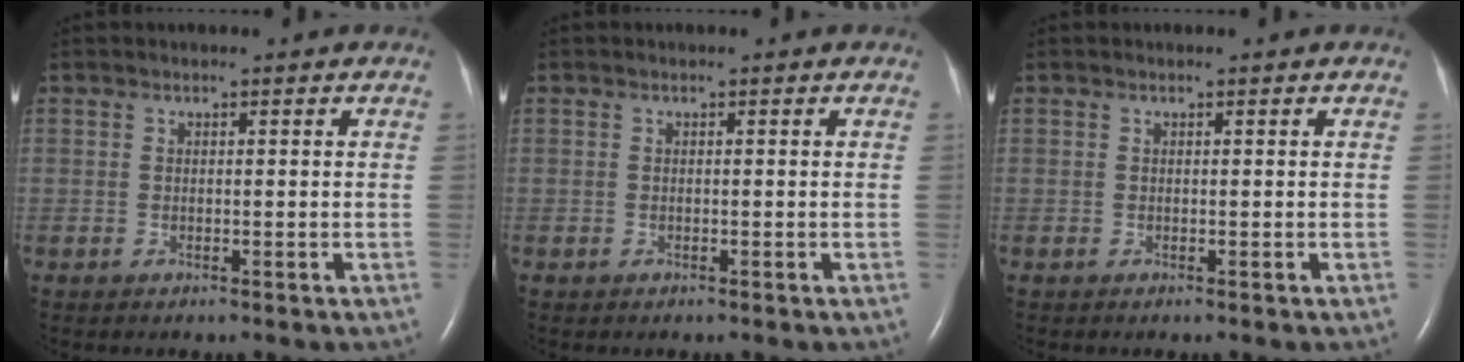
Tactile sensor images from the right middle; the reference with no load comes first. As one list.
[{"total": 0.0}, {"total": 0.0}]